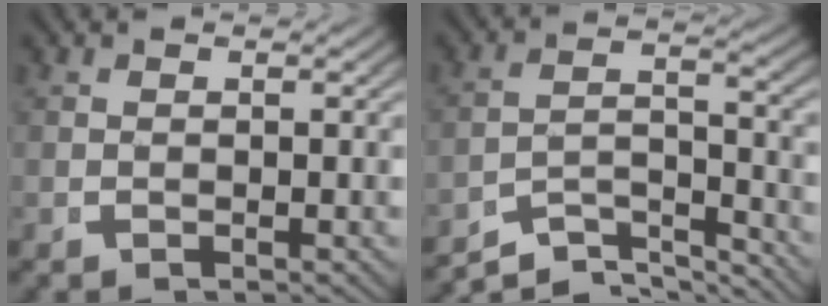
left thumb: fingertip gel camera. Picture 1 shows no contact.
{"total": 7.9, "force": [-5.4, 4.2, 4.1], "torque": [-0.070, -0.033, -0.081]}